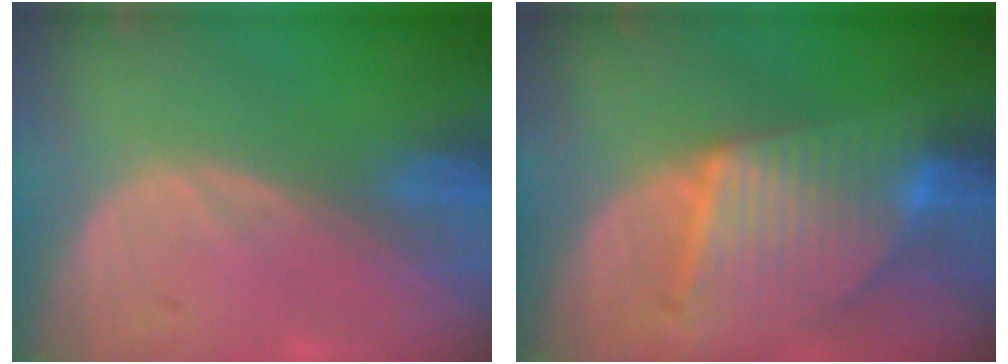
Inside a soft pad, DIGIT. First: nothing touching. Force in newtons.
{"total": 9.4, "press": 9.4, "slide": 0.8}